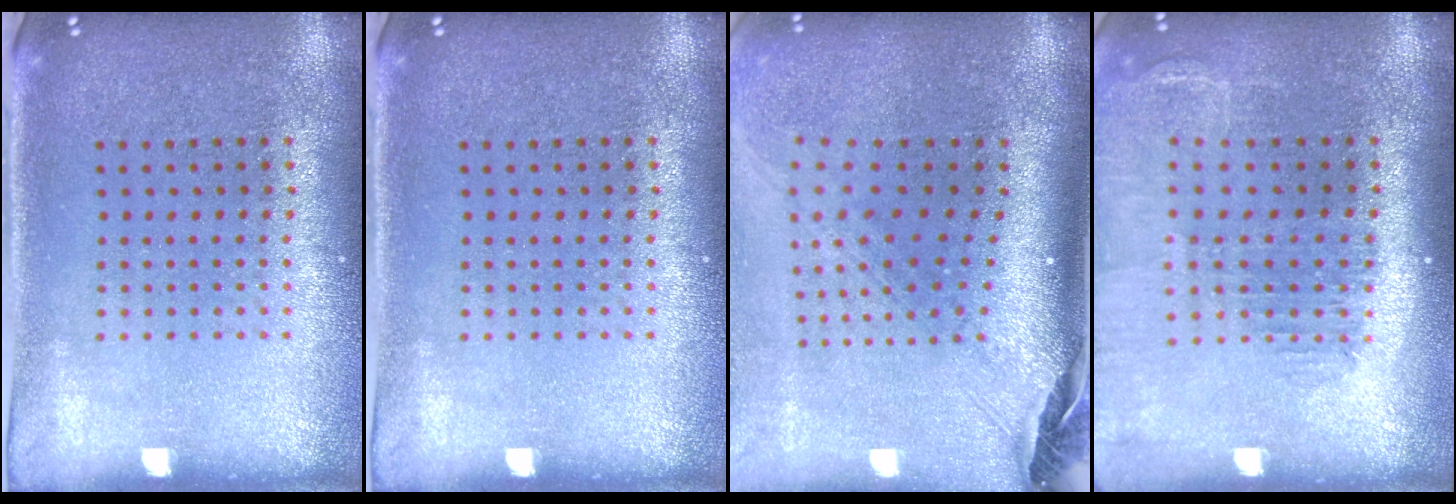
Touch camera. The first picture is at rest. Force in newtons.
{"total": 0.0}
{"total": 2.9, "press": 2.1, "slide": 2.0}
{"total": 1.4, "press": 1.4, "slide": 0.2}